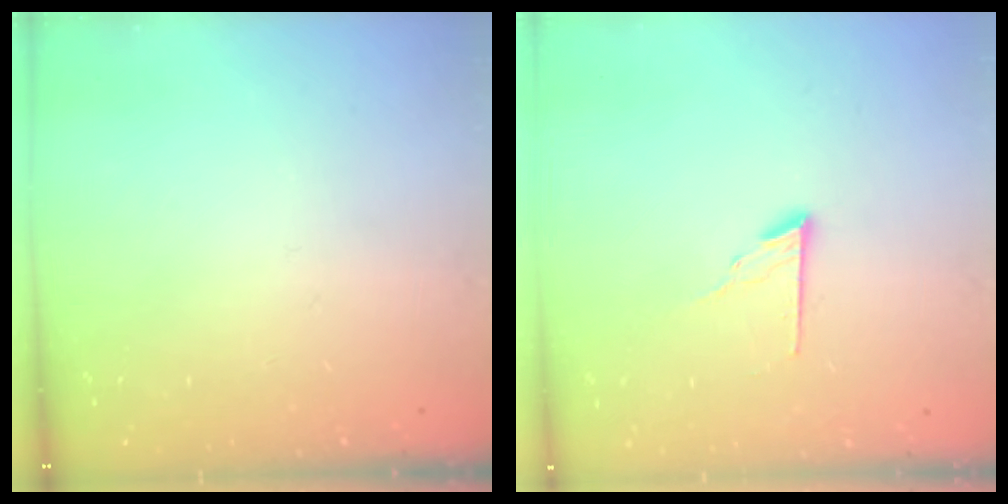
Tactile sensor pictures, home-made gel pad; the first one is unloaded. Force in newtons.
{"total": 7.4, "press": 7.4, "slide": 0.6}